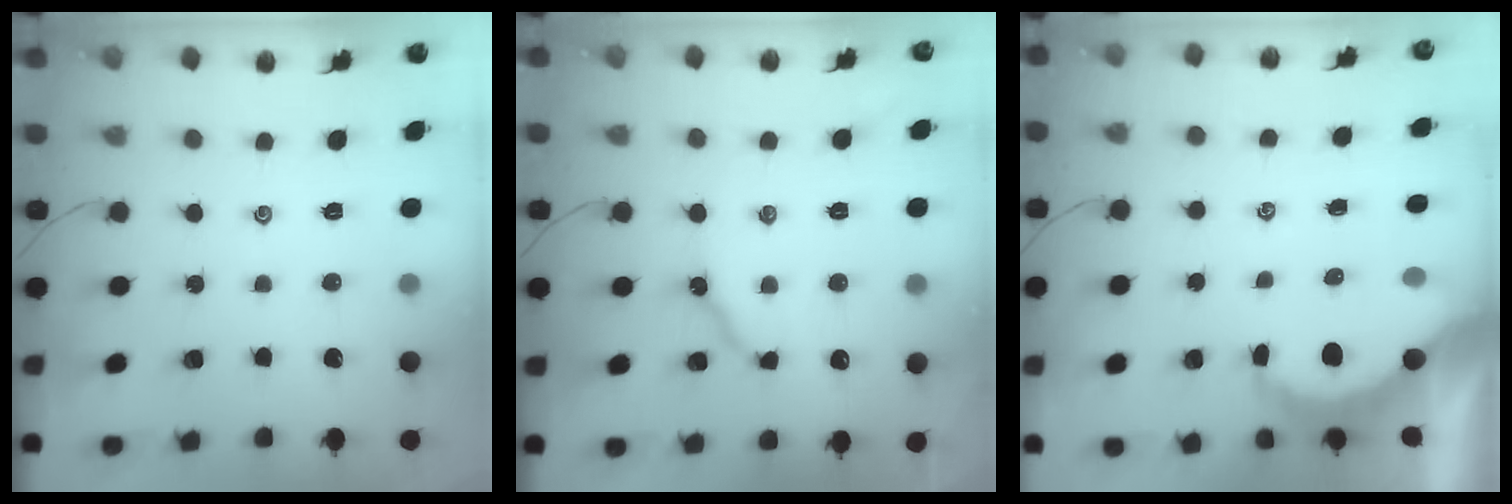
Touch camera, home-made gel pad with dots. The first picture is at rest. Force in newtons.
{"total": 7.9, "press": 7.8, "slide": 0.9}
{"total": 5.0, "press": 5.0, "slide": 0.6}